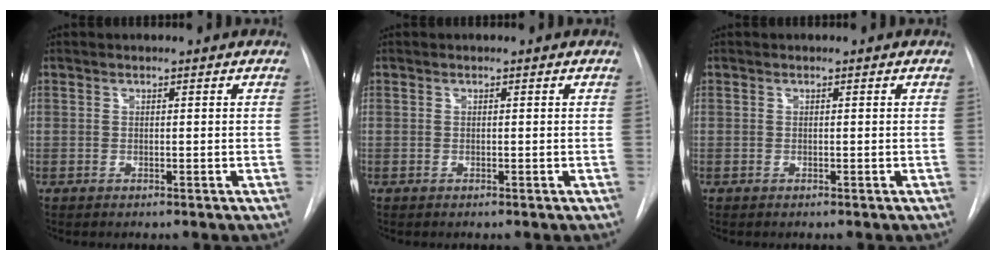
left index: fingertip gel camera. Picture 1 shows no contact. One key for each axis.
{"total": 0.0}
{"total": 0.0}